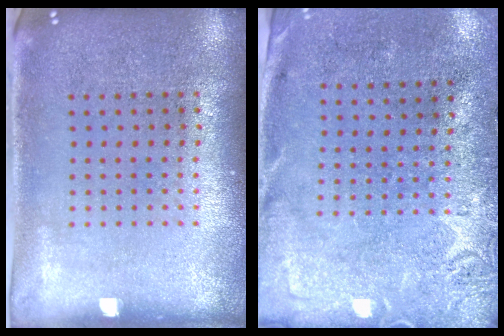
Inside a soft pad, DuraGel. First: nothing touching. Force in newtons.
{"total": 2.8, "press": 2.2, "slide": 1.8}